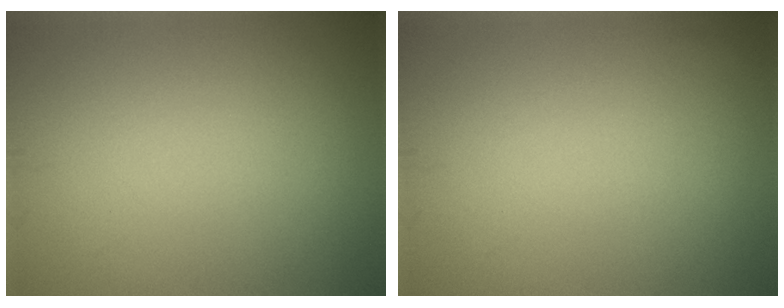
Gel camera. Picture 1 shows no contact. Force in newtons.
{"total": 0.0}